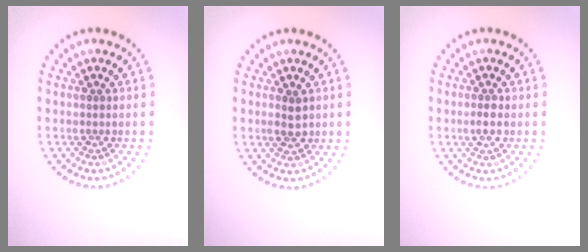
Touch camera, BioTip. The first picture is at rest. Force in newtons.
{"total": 1.6, "press": 1.6, "slide": 0.1}
{"total": 1.2, "press": 1.2, "slide": 0.1}